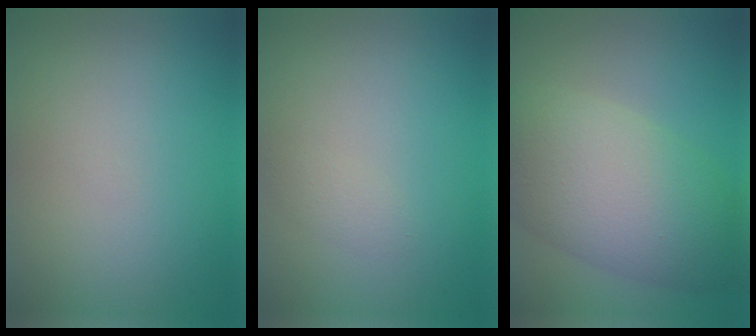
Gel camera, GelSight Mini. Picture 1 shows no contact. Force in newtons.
{"total": 0.9, "press": 0.9, "slide": 0.0}
{"total": 9.6, "press": 9.6, "slide": 0.5}